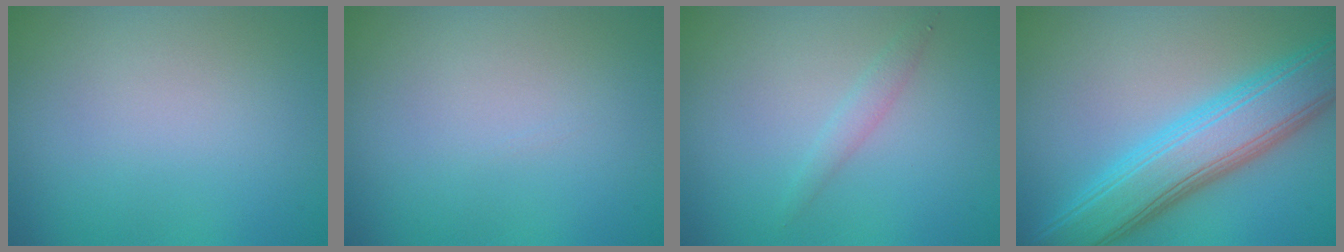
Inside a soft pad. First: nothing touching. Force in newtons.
{"total": 0.0}
{"total": 1.2, "press": 1.2, "slide": 0.1}
{"total": 8.2, "press": 8.2, "slide": 0.1}